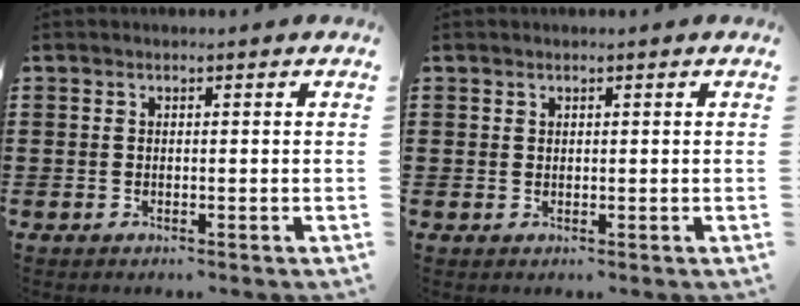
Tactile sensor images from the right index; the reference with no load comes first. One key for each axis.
{"total": 0.5, "fx": 0.4, "fy": 0.4, "fz": 0.0, "tx": -0.002, "ty": 0.001, "tz": 0.009}